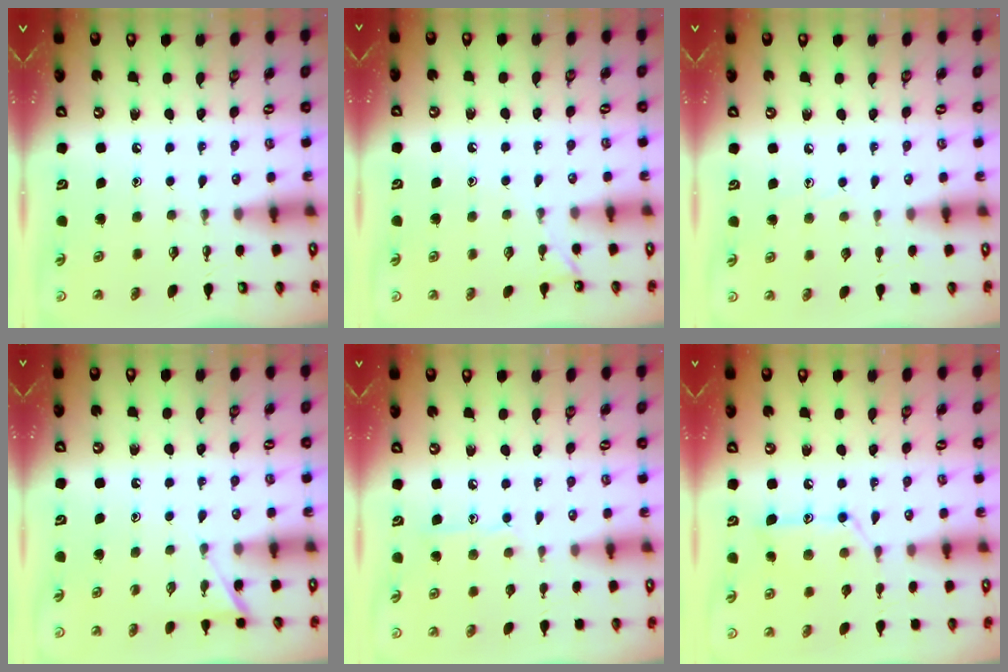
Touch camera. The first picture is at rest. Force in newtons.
{"total": 3.1, "press": 3.1, "slide": 0.4}
{"total": 3.4, "press": 3.4, "slide": 0.3}
{"total": 4.1, "press": 4.1, "slide": 0.4}
{"total": 7.4, "press": 7.4, "slide": 0.2}
{"total": 13.5, "press": 13.5, "slide": 0.8}